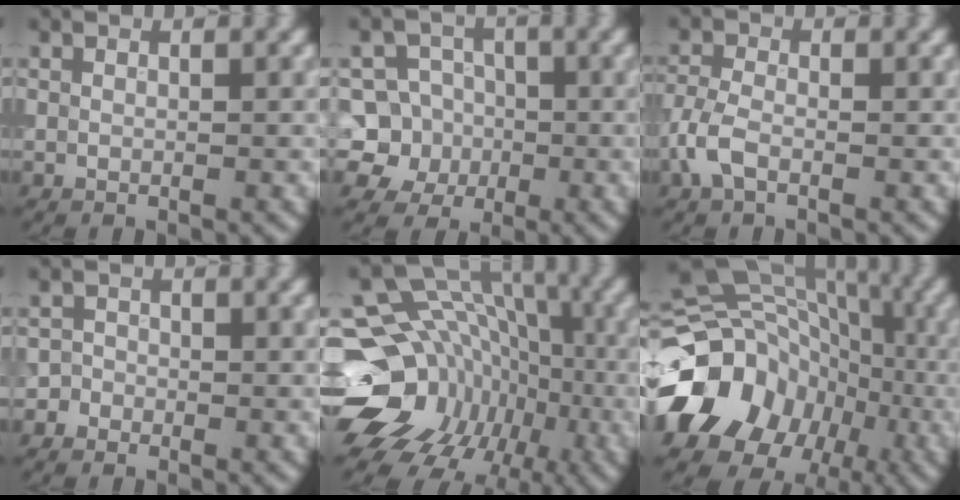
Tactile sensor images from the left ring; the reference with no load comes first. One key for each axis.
{"total": 7.0, "fx": -1.4, "fy": 6.6, "fz": 1.7, "tx": -0.017, "ty": 0.023, "tz": -0.055}
{"total": 2.6, "fx": -1.2, "fy": 1.4, "fz": 1.8, "tx": -0.044, "ty": 0.004, "tz": -0.034}
{"total": 1.3, "fx": -0.7, "fy": 1.0, "fz": 0.0, "tx": 0.014, "ty": 0.007, "tz": -0.015}
{"total": 18.0, "fx": -4.4, "fy": 14.4, "fz": 9.8, "tx": -0.158, "ty": -0.002, "tz": -0.076}
{"total": 15.9, "fx": -5.8, "fy": 13.3, "fz": 6.7, "tx": -0.149, "ty": -0.003, "tz": -0.107}